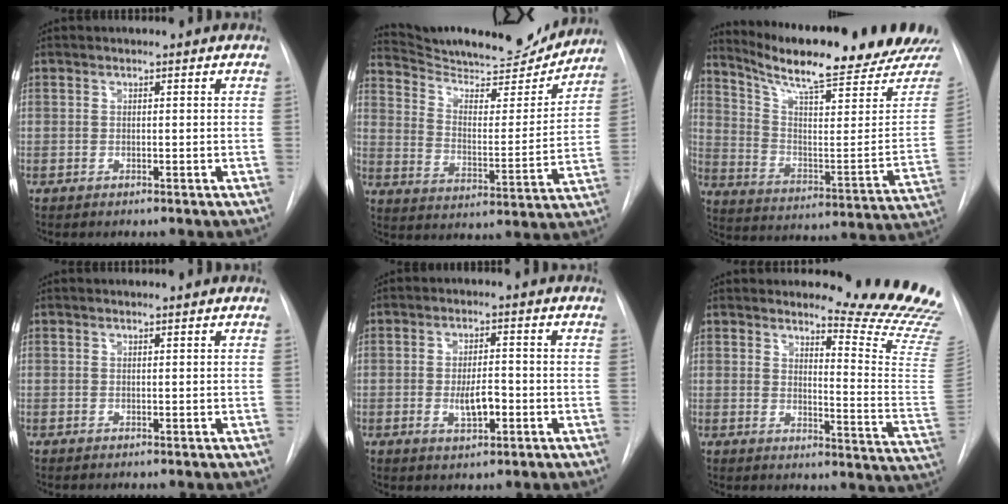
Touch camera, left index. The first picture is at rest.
{"total": 20.4, "force": [19.4, 2.9, 5.5], "torque": [-0.087, -0.033, 0.281]}
{"total": 23.8, "force": [21.0, 0.7, 11.2], "torque": [-0.179, -0.079, 0.293]}
{"total": 1.4, "force": [1.4, -0.1, 0.3], "torque": [-0.004, 0.007, 0.022]}
{"total": 4.4, "force": [-1.1, 1.6, 3.9], "torque": [-0.068, -0.001, -0.014]}
{"total": 15.7, "force": [15.0, -1.6, 4.0], "torque": [-0.053, -0.163, 0.162]}